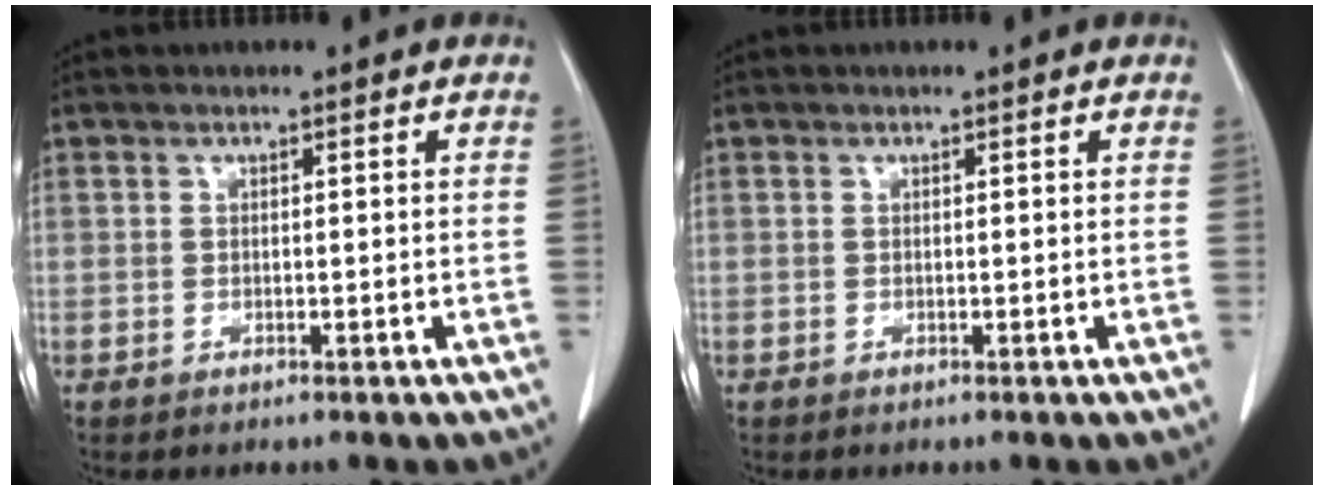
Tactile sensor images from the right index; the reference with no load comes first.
{"total": 0.0}